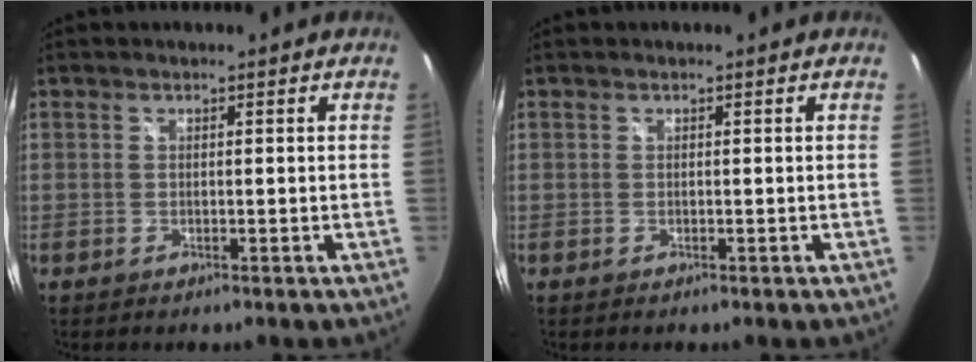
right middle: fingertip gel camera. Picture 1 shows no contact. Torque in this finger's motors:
{"motor_torque": [0.00, -0.01, 0.00, 0.00]}